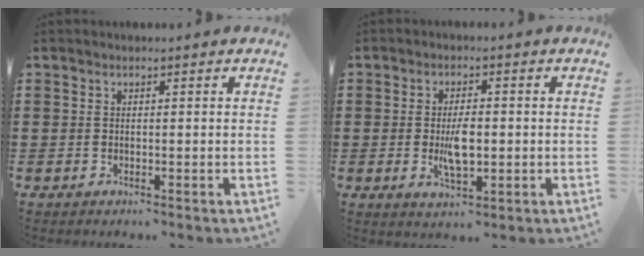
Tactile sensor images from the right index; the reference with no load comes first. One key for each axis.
{"total": 5.2, "fx": -0.6, "fy": 2.2, "fz": 4.7, "tx": -0.082, "ty": -0.003, "tz": -0.013}